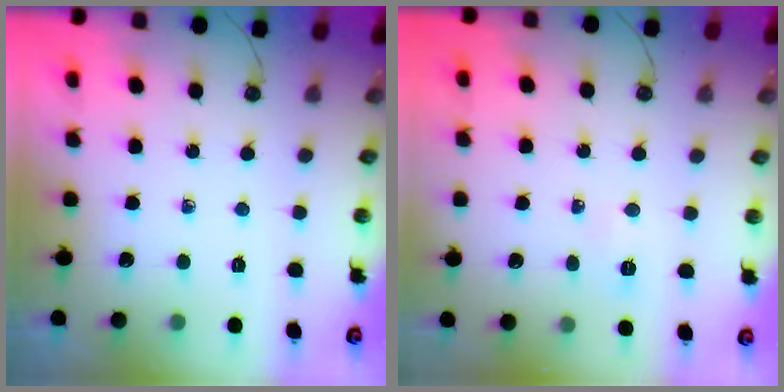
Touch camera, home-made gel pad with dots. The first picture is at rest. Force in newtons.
{"total": 5.6, "press": 3.8, "slide": 4.1}